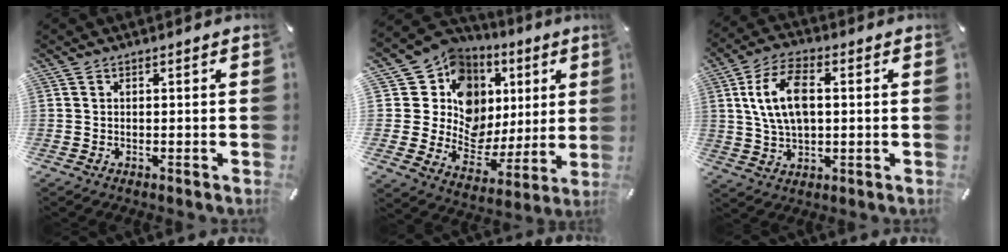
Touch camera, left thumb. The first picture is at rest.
{"total": 13.6, "force": [5.7, 11.5, 4.6], "torque": [-0.068, -0.071, 0.113]}
{"total": 11.0, "force": [1.9, 6.5, 8.6], "torque": [-0.174, 0.001, 0.030]}